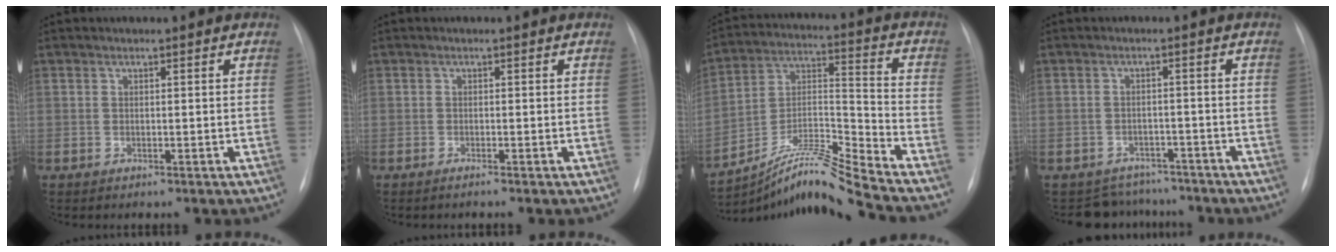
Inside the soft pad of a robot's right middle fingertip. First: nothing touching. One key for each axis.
{"total": 0.9, "fx": -0.7, "fy": -0.3, "fz": 0.5, "tx": -0.008, "ty": 0.001, "tz": -0.012}
{"total": 12.9, "fx": -11.8, "fy": -2.8, "fz": 4.6, "tx": -0.084, "ty": 0.023, "tz": -0.212}
{"total": 6.1, "fx": -5.5, "fy": 2.7, "fz": -0.8, "tx": 0.016, "ty": 0.020, "tz": -0.072}